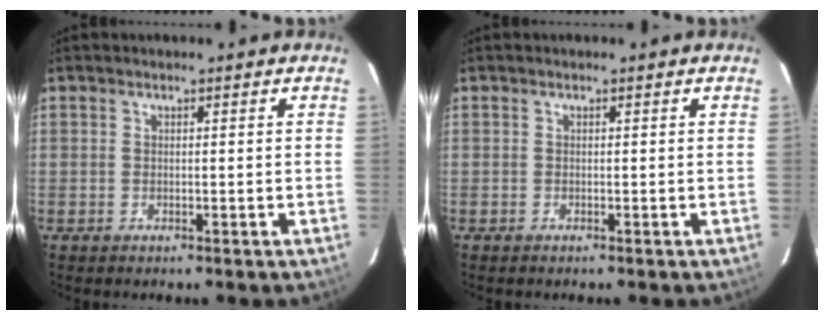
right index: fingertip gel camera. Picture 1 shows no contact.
{"total": 0.0}